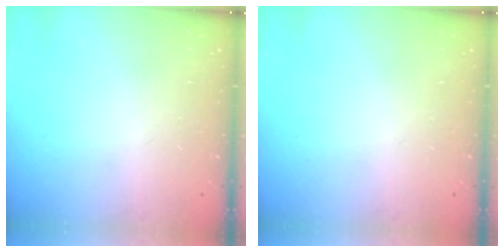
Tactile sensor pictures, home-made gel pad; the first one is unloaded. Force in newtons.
{"total": 0.0}